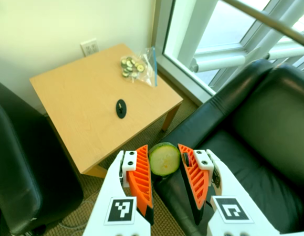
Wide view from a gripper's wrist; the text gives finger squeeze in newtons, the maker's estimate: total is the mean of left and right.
{"total": 8.8, "left": 8.7, "right": 8.9}